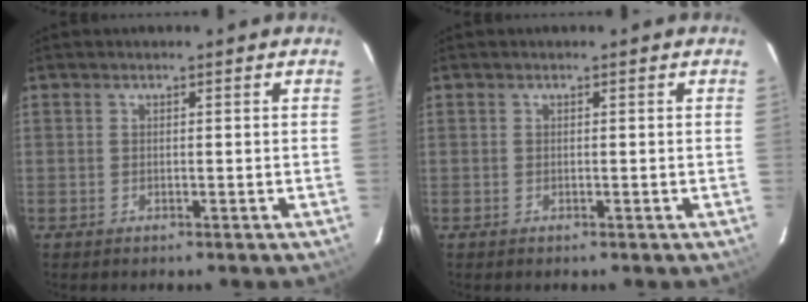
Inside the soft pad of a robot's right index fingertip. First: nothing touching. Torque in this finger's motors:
{"motor_torque": [-0.01, 0.01, 0.00, 0.00]}